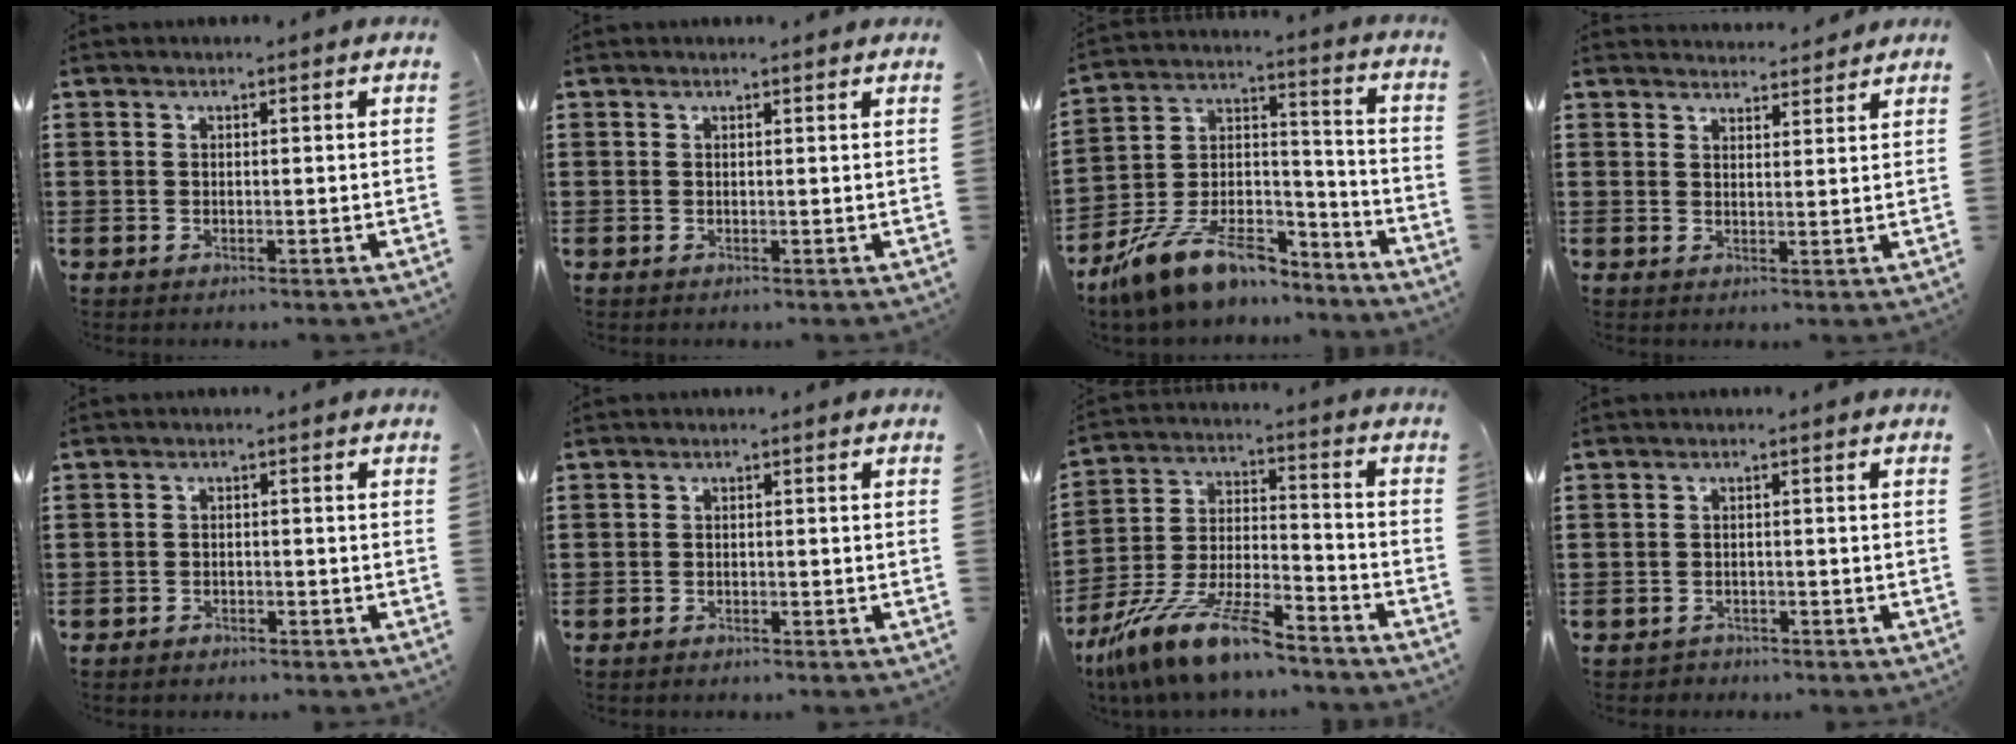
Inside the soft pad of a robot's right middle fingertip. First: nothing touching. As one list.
[{"total": 0.0}, {"total": 12.0, "force": [-9.3, 5.2, 5.6], "torque": [-0.118, 0.026, -0.174]}, {"total": 2.6, "force": [2.6, 0.2, -0.2], "torque": [0.005, -0.011, 0.049]}, {"total": 1.2, "force": [-1.1, 0.6, 0.0], "torque": [-0.003, 0.003, -0.026]}, {"total": 0.8, "force": [-0.7, 0.3, 0.0], "torque": [-0.001, 0.002, -0.016]}, {"total": 13.2, "force": [-10.9, 2.0, 7.1], "torque": [-0.143, 0.025, -0.210]}, {"total": 1.1, "force": [-1.0, 0.4, -0.1], "torque": [-0.002, 0.003, -0.024]}]